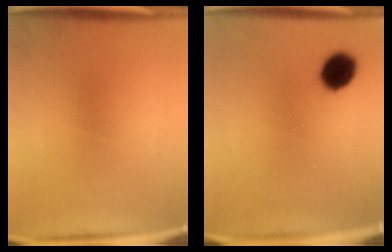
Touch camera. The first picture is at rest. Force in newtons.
{"total": 7.6}